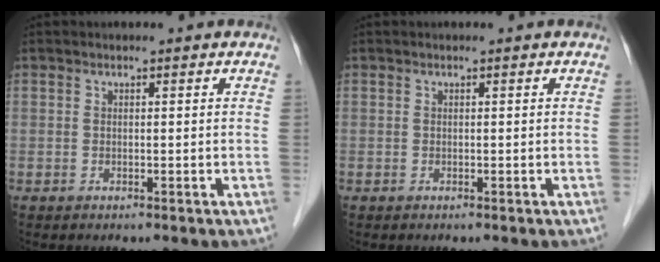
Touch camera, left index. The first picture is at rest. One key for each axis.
{"total": 0.0}